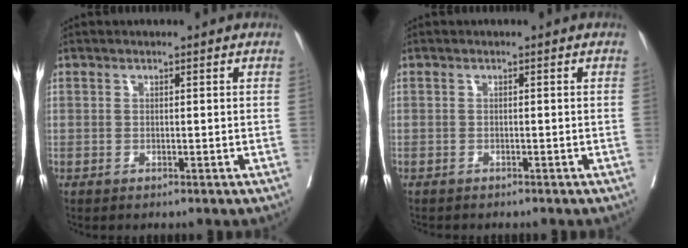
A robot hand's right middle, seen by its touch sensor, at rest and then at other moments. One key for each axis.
{"total": 1.9, "fx": -1.7, "fy": 0.7, "fz": 0.6, "tx": -0.018, "ty": -0.005, "tz": -0.023}